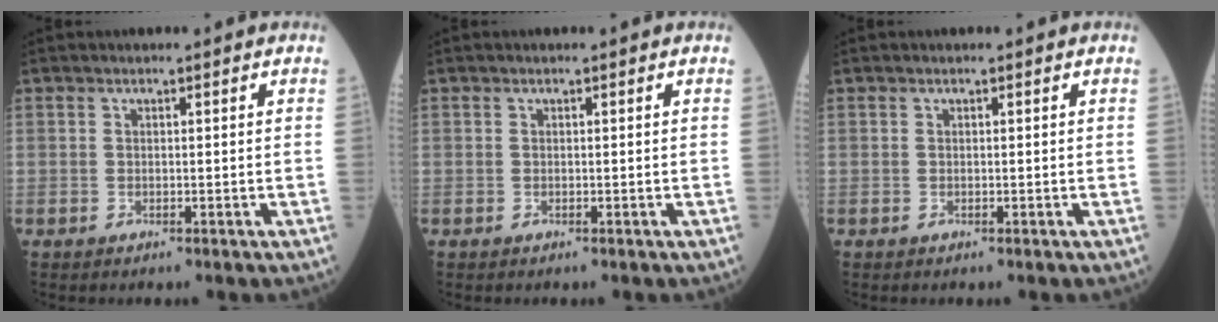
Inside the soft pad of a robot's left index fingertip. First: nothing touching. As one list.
[{"total": 0.0}, {"total": 0.0}]